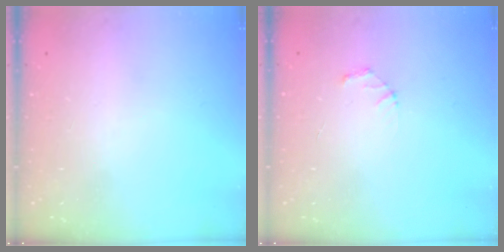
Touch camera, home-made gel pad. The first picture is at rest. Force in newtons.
{"total": 2.1, "press": 2.1, "slide": 0.2}